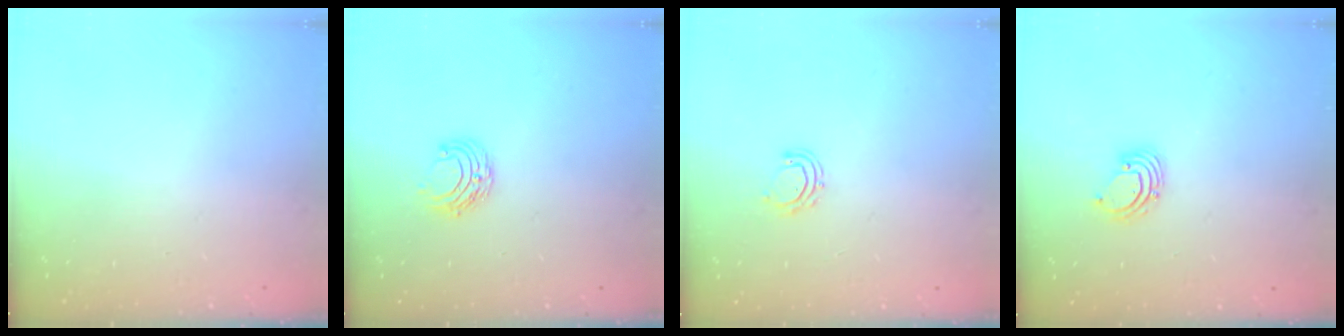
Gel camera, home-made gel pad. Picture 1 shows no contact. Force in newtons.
{"total": 6.5, "press": 6.5, "slide": 0.6}
{"total": 5.0, "press": 4.8, "slide": 1.0}
{"total": 2.2, "press": 2.2, "slide": 0.2}